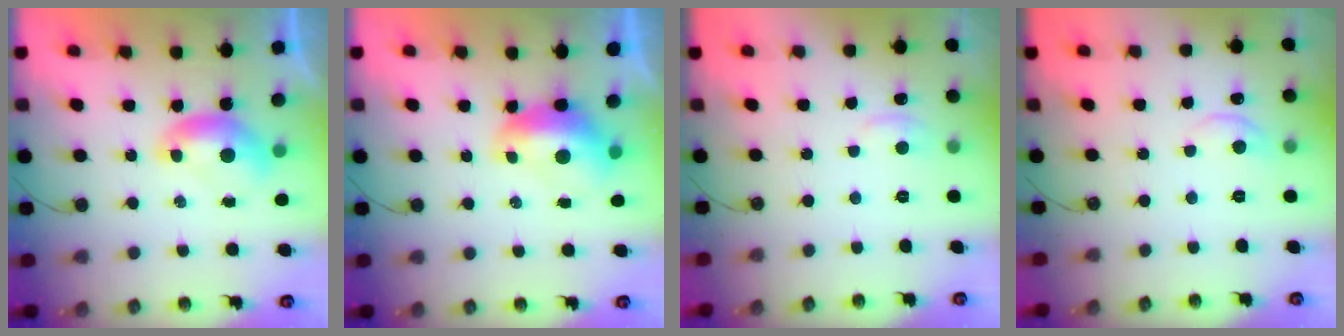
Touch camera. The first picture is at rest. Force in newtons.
{"total": 1.9, "press": 1.8, "slide": 0.6}
{"total": 1.4, "press": 1.1, "slide": 0.8}
{"total": 1.9, "press": 1.7, "slide": 0.7}